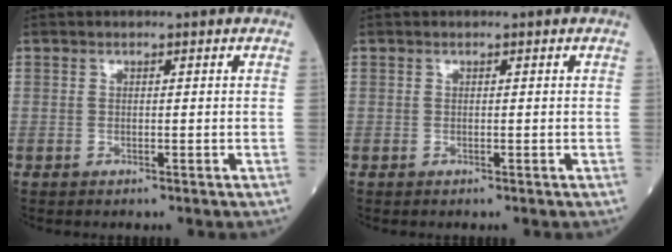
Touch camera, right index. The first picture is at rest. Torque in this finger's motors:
{"motor_torque": [0.00, 0.00, 0.00, 0.00]}